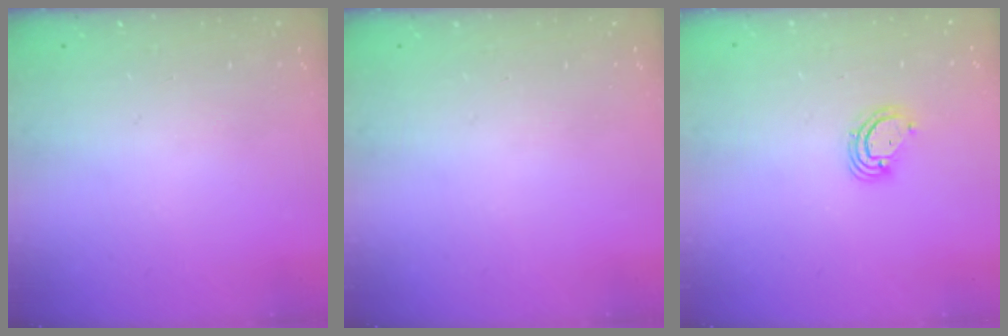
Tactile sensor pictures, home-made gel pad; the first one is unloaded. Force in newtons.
{"total": 0.0}
{"total": 3.6, "press": 3.6, "slide": 0.3}